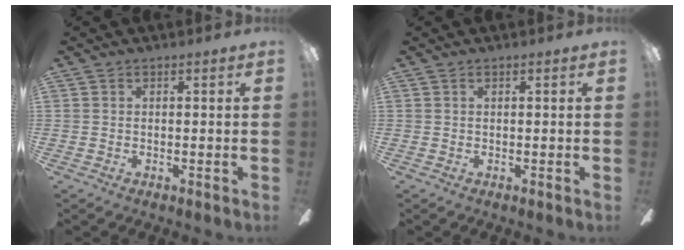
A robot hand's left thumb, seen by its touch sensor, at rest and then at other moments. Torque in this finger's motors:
{"motor_torque": [0.00, 0.00, 0.00, 0.00, 0.00]}